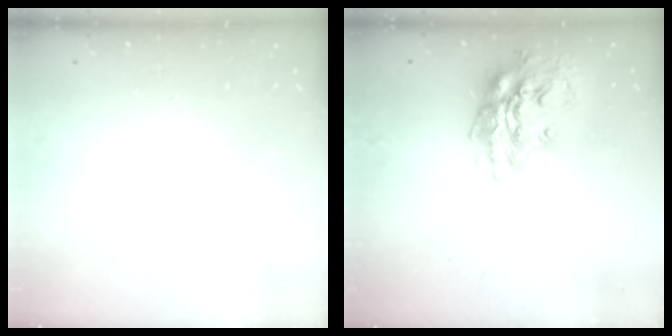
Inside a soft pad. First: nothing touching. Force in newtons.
{"total": 17.5, "press": 17.5, "slide": 0.9}